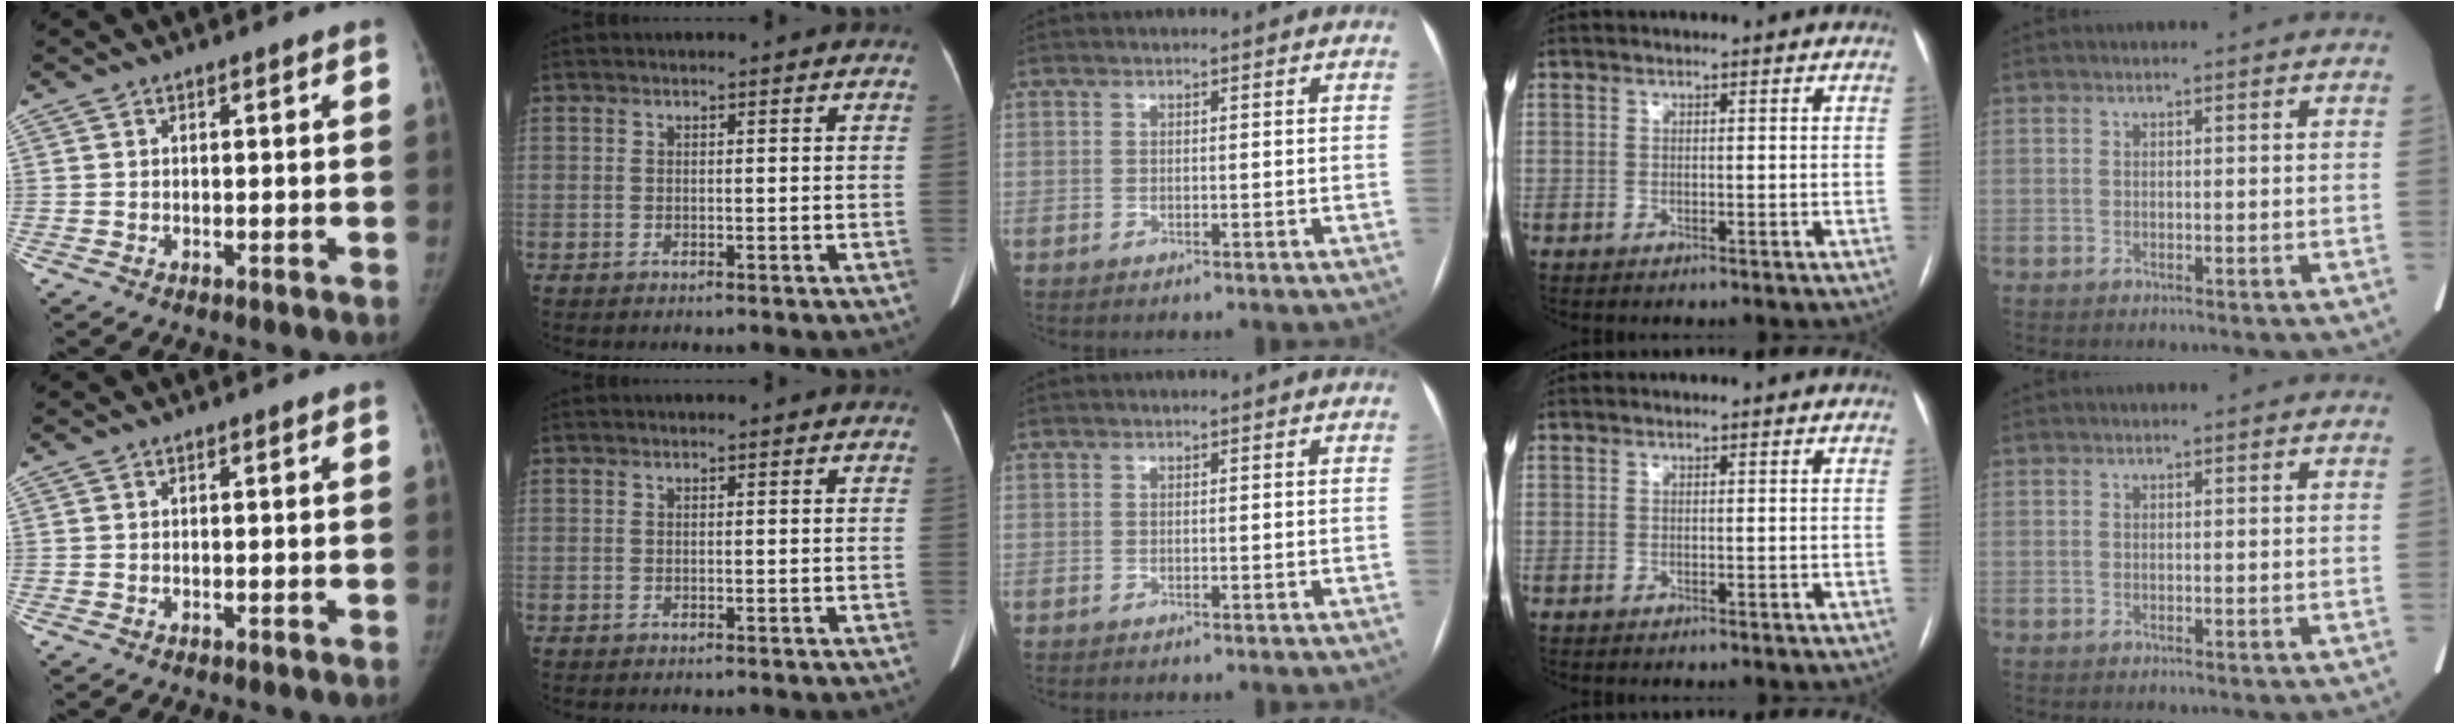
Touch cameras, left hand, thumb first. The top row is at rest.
{}